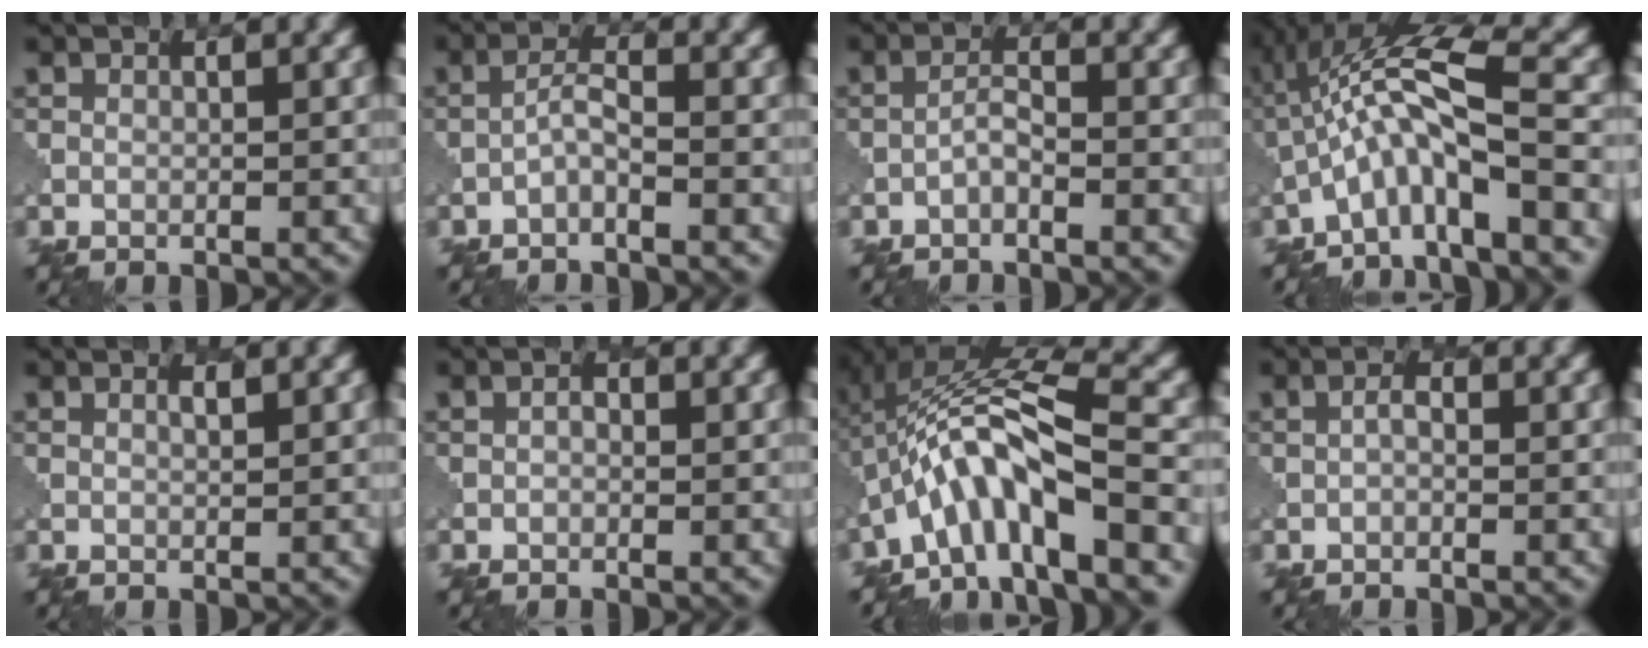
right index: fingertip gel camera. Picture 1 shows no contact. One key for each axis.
{"total": 1.7, "fx": -1.2, "fy": 0.3, "fz": 1.3, "tx": -0.028, "ty": 0.007, "tz": -0.026}
{"total": 1.5, "fx": -1.0, "fy": 0.3, "fz": 1.0, "tx": -0.022, "ty": 0.005, "tz": -0.022}
{"total": 7.3, "fx": -2.3, "fy": 1.4, "fz": 6.8, "tx": -0.129, "ty": 0.025, "tz": -0.051}
{"total": 0.6, "fx": 0.3, "fy": 0.1, "fz": 0.5, "tx": -0.012, "ty": 0.000, "tz": 0.007}
{"total": 1.0, "fx": 0.0, "fy": 0.7, "fz": 0.6, "tx": -0.006, "ty": -0.003, "tz": 0.000}
{"total": 9.0, "fx": -3.5, "fy": 1.9, "fz": 8.0, "tx": -0.141, "ty": 0.024, "tz": -0.067}
{"total": 1.2, "fx": -0.2, "fy": 0.6, "fz": 1.0, "tx": -0.021, "ty": 0.003, "tz": -0.006}